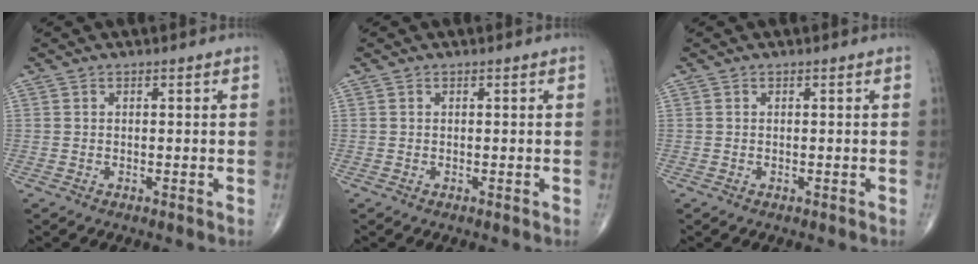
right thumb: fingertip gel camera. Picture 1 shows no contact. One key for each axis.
{"total": 0.0}
{"total": 0.0}